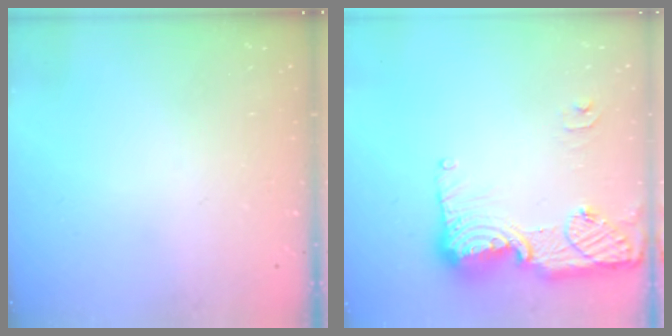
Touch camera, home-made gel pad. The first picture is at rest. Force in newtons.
{"total": 15.7, "press": 15.7, "slide": 1.4}